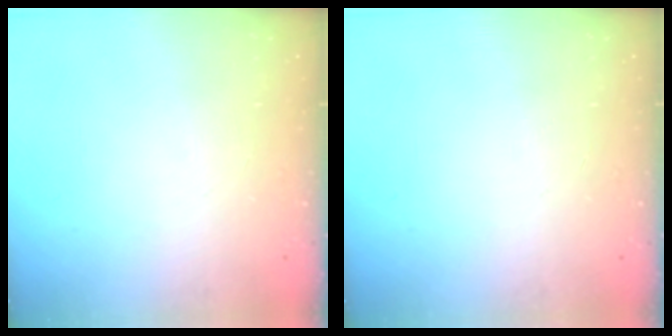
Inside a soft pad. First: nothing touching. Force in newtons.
{"total": 0.0}